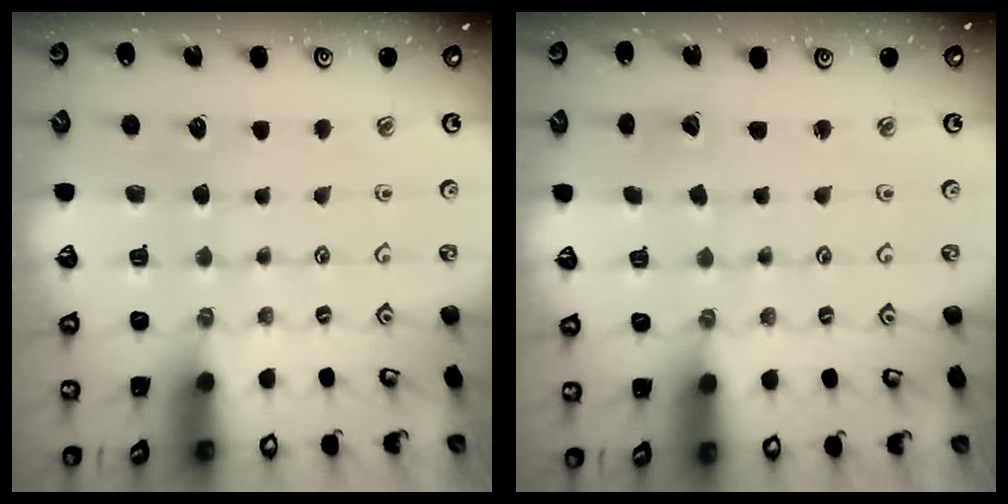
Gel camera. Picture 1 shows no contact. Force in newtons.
{"total": 1.8, "press": 1.8, "slide": 0.1}